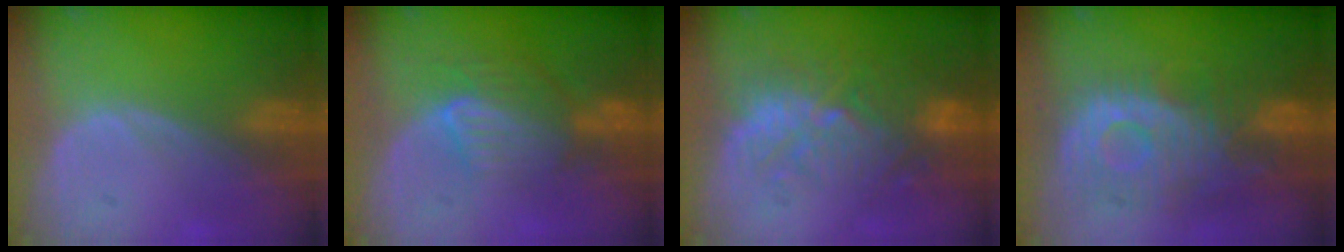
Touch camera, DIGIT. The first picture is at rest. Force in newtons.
{"total": 7.9, "press": 7.3, "slide": 3.1}
{"total": 11.1, "press": 9.7, "slide": 5.4}
{"total": 11.2, "press": 10.3, "slide": 4.5}